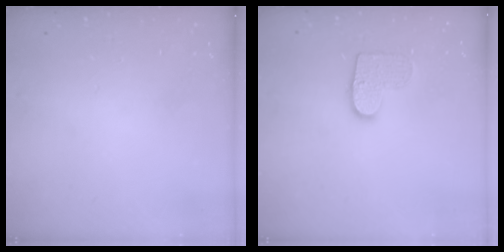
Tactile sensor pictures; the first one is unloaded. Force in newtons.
{"total": 10.0, "press": 10.0, "slide": 0.5}